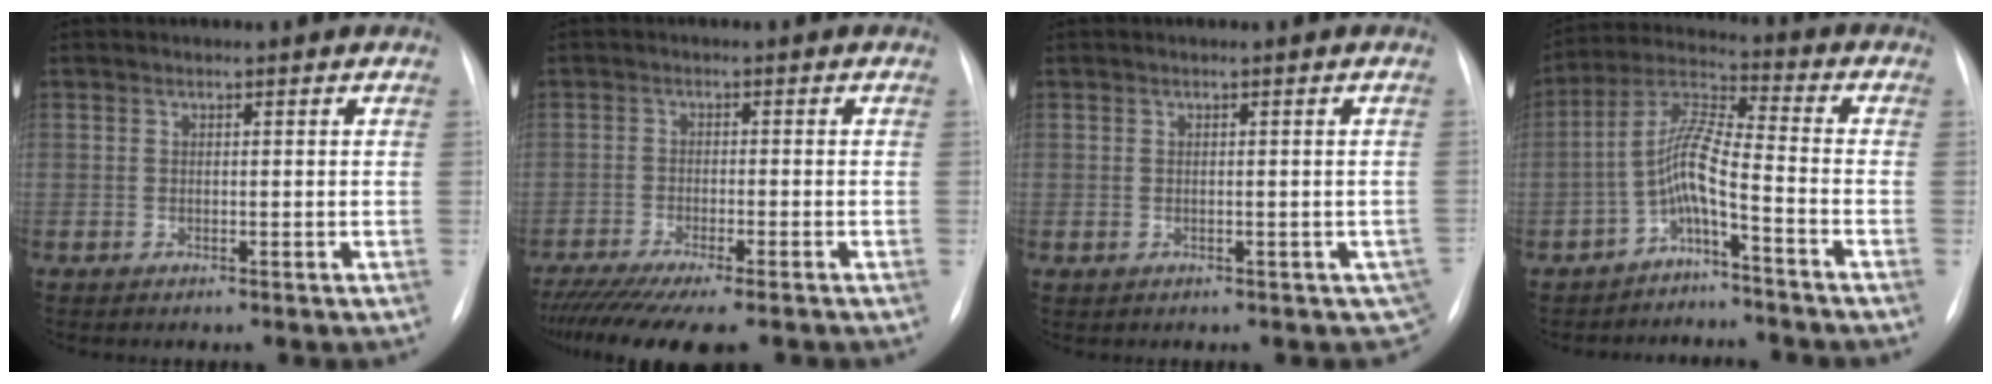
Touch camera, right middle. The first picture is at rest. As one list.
[{"total": 12.4, "force": [-10.1, 1.2, 7.1], "torque": [-0.110, -0.026, -0.158]}, {"total": 2.9, "force": [-0.9, 2.1, 1.8], "torque": [-0.010, 0.006, 0.000]}, {"total": 6.7, "force": [-3.4, 0.4, 5.7], "torque": [-0.123, 0.024, -0.069]}]